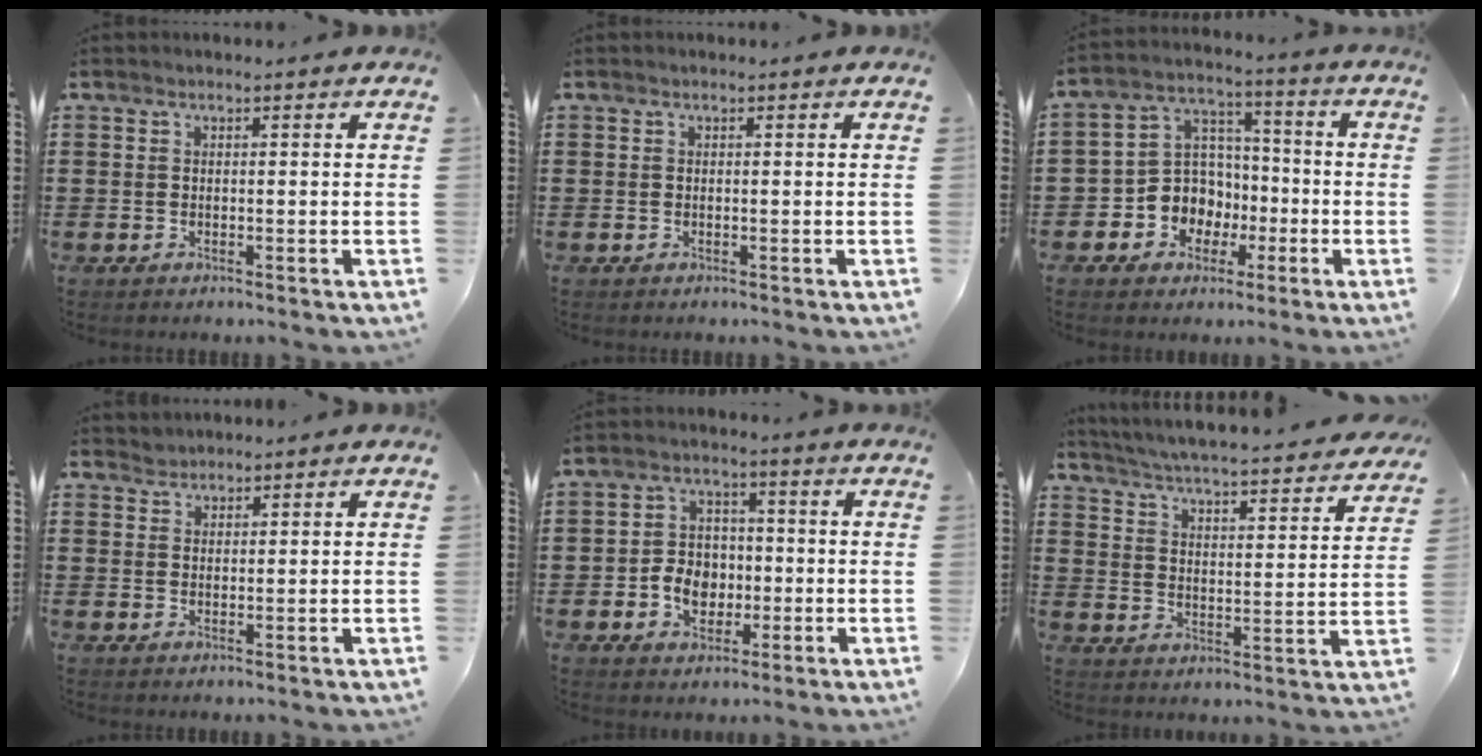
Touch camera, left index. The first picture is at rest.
{"total": 0.0}
{"total": 8.3, "force": [-2.6, 7.6, 2.1], "torque": [-0.086, 0.008, -0.050]}
{"total": 1.5, "force": [1.4, 0.4, -0.3], "torque": [0.001, 0.000, 0.029]}
{"total": 5.9, "force": [-1.4, 4.8, 3.2], "torque": [-0.067, 0.006, -0.030]}
{"total": 4.1, "force": [3.9, -0.5, 1.2], "torque": [-0.045, -0.039, 0.057]}